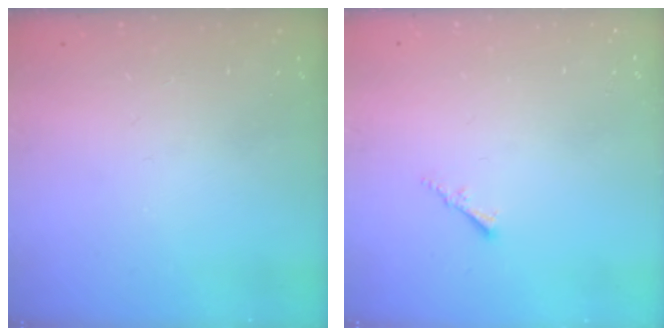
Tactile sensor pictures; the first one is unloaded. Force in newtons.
{"total": 1.5, "press": 1.5, "slide": 0.4}